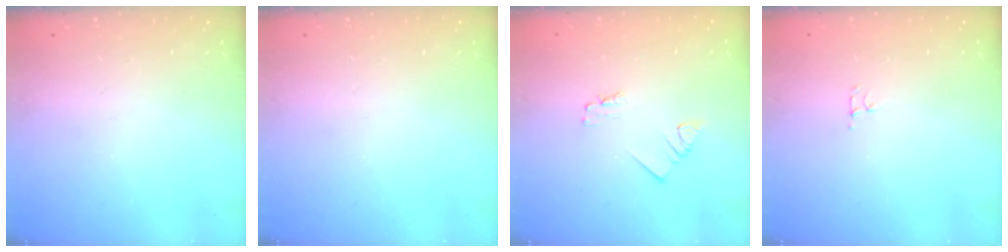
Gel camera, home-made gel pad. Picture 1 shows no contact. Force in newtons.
{"total": 0.0}
{"total": 1.2, "press": 1.2, "slide": 0.0}
{"total": 3.1, "press": 3.0, "slide": 0.4}